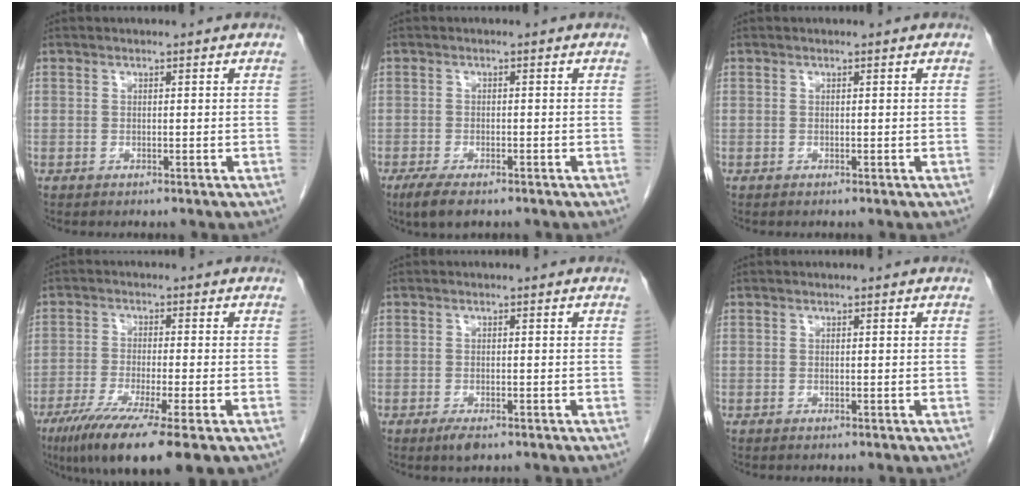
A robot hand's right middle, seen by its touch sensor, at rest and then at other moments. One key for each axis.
{"total": 4.6, "fx": -3.2, "fy": 1.5, "fz": 3.0, "tx": -0.058, "ty": -0.010, "tz": -0.049}
{"total": 0.0}
{"total": 12.3, "fx": -7.4, "fy": 0.7, "fz": 9.9, "tx": -0.163, "ty": -0.034, "tz": -0.119}
{"total": 2.0, "fx": -1.3, "fy": 0.6, "fz": 1.4, "tx": -0.028, "ty": -0.004, "tz": -0.019}
{"total": 0.0}